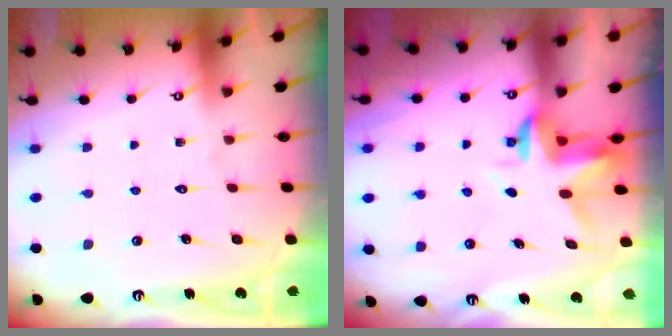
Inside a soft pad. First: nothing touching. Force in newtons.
{"total": 3.3, "press": 3.2, "slide": 0.4}